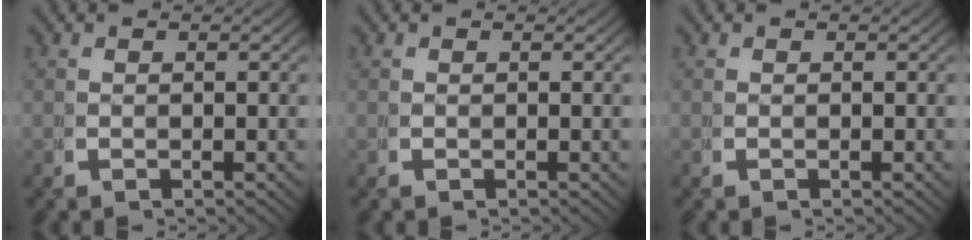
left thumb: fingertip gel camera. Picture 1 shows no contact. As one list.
[{"total": 0.0}, {"total": 0.0}]